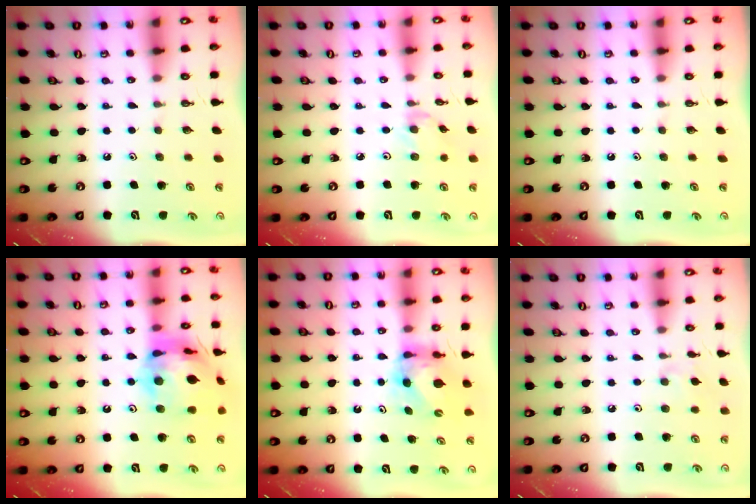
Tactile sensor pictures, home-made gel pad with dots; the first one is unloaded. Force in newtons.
{"total": 2.6, "press": 2.6, "slide": 0.4}
{"total": 0.0}
{"total": 19.0, "press": 18.9, "slide": 2.3}
{"total": 6.7, "press": 6.7, "slide": 0.4}
{"total": 5.6, "press": 5.5, "slide": 0.9}